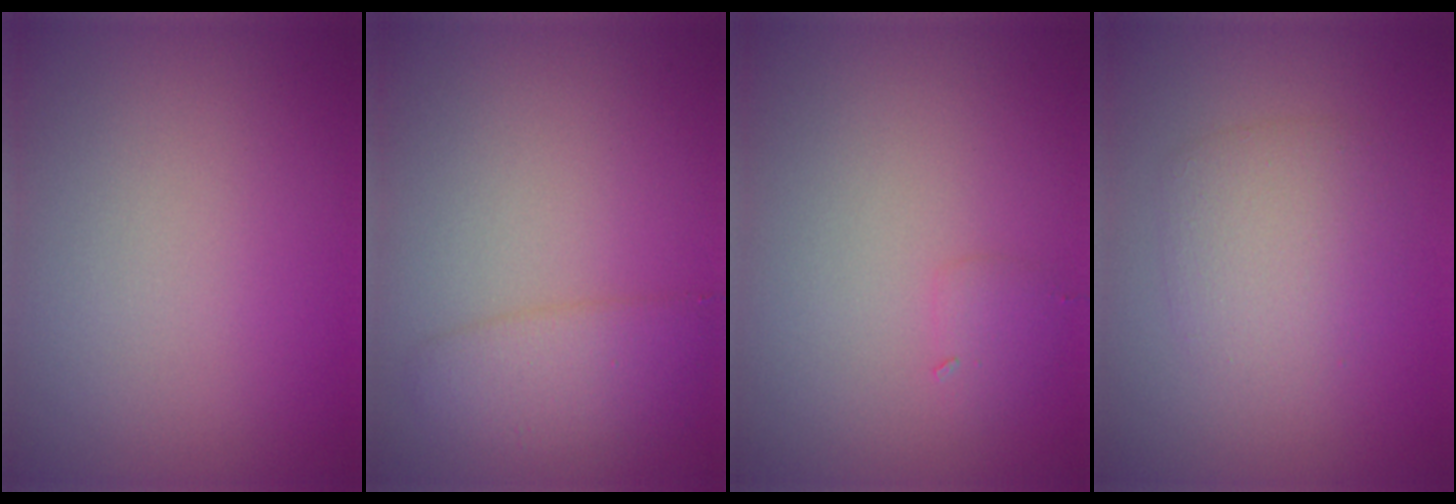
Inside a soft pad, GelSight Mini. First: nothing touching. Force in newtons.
{"total": 2.9, "press": 2.9, "slide": 0.1}
{"total": 1.0, "press": 1.0, "slide": 0.0}
{"total": 3.0, "press": 3.0, "slide": 0.1}